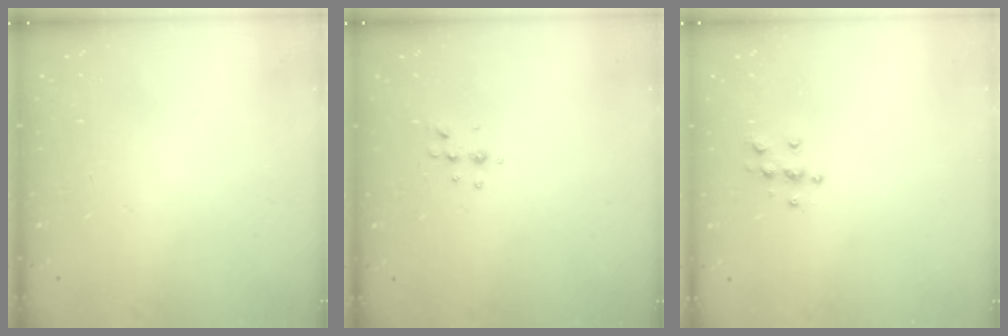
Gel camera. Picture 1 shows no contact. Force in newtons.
{"total": 3.8, "press": 3.6, "slide": 1.4}
{"total": 6.2, "press": 6.1, "slide": 0.6}